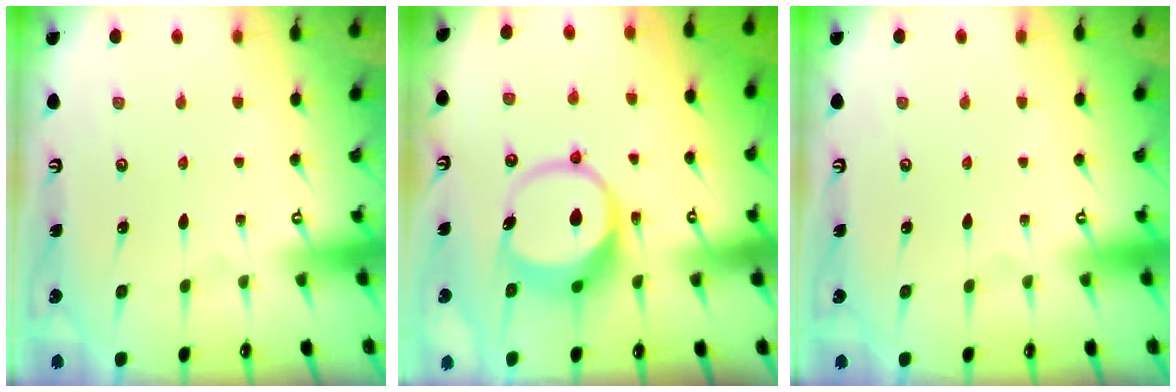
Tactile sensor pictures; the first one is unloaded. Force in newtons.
{"total": 8.3, "press": 8.3, "slide": 1.1}
{"total": 0.0}